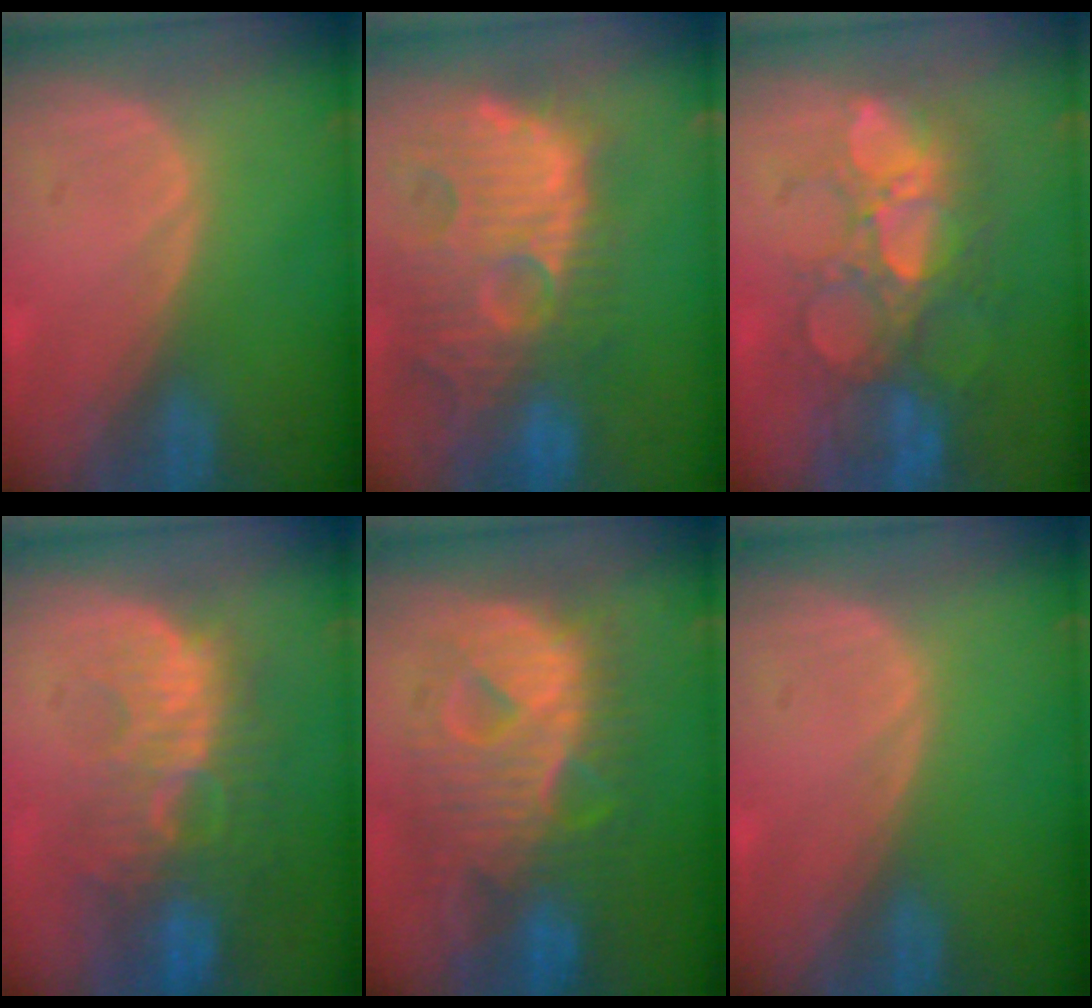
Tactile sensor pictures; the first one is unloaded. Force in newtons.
{"total": 14.2, "press": 12.5, "slide": 6.8}
{"total": 10.3, "press": 9.3, "slide": 4.4}
{"total": 10.8, "press": 9.4, "slide": 5.3}
{"total": 12.1, "press": 12.0, "slide": 1.3}
{"total": 0.0}